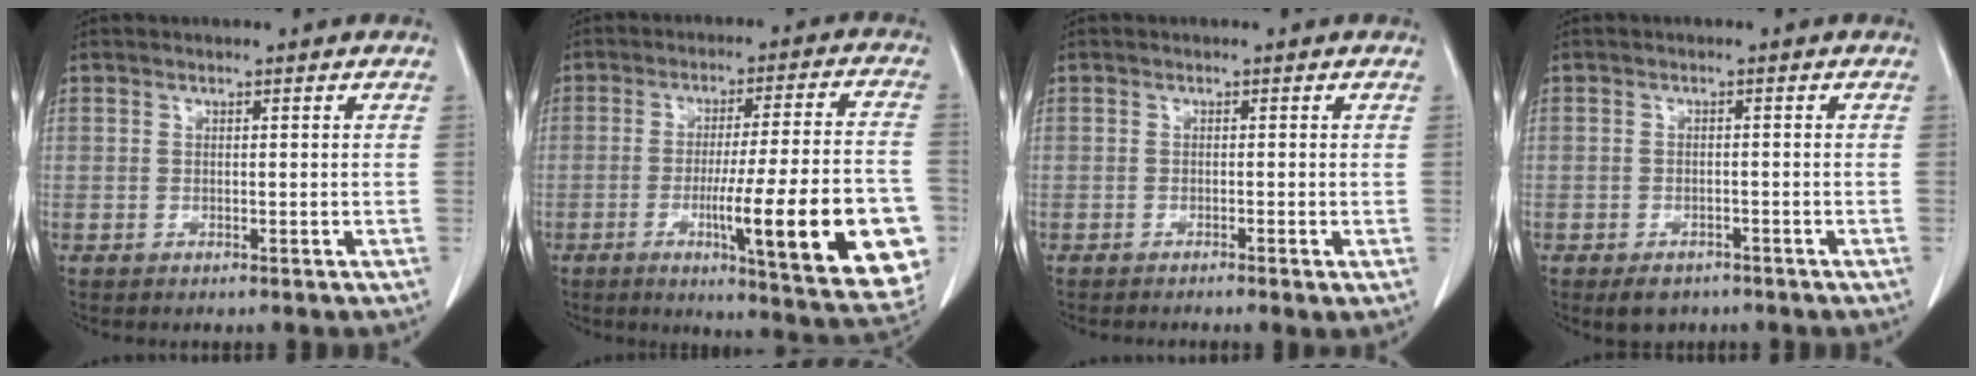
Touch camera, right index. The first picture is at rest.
{"total": 21.6, "force": [-6.2, 1.9, 20.6], "torque": [-0.214, -0.008, -0.076]}
{"total": 1.5, "force": [-1.0, 0.0, 1.2], "torque": [-0.018, -0.002, -0.017]}
{"total": 3.4, "force": [-2.5, 1.9, 1.3], "torque": [-0.018, 0.000, -0.030]}